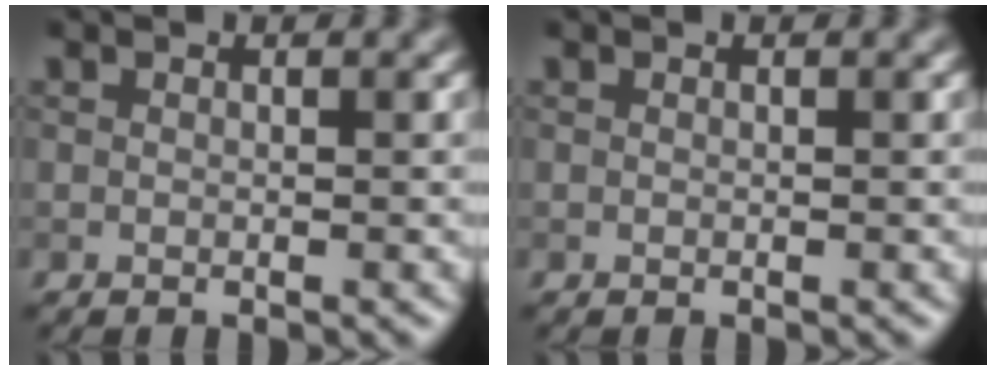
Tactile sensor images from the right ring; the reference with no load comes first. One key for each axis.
{"total": 0.0}